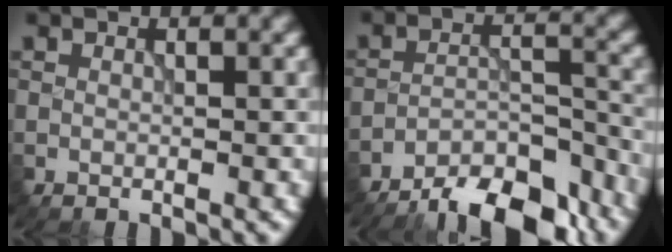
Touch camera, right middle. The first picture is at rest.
{"total": 10.0, "force": [-8.6, 2.7, 4.3], "torque": [-0.051, -0.004, -0.135]}